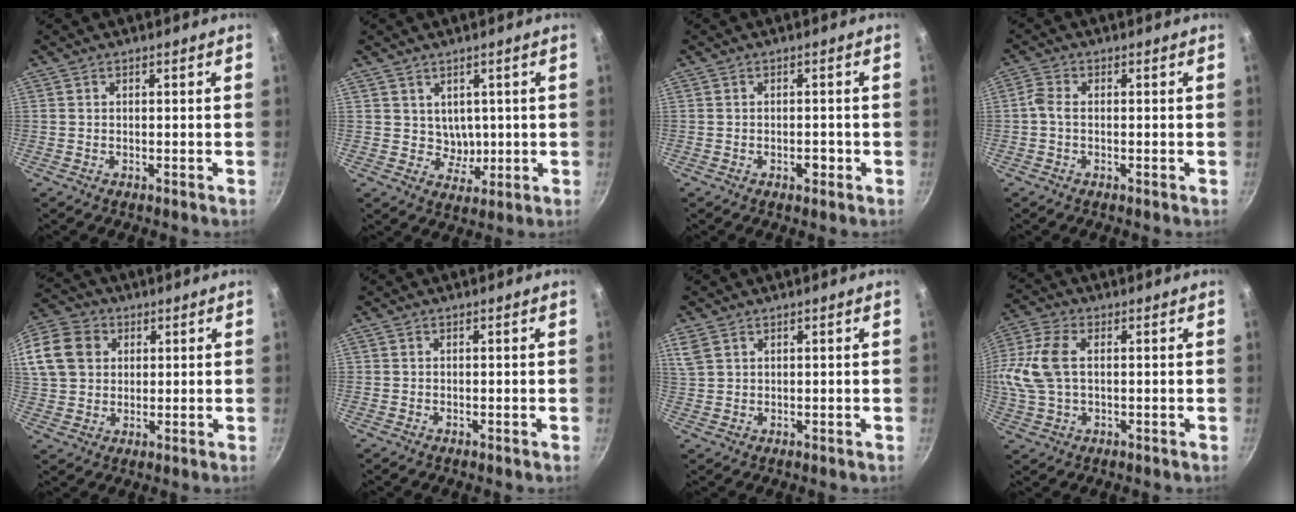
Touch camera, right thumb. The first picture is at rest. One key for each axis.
{"total": 3.9, "fx": 1.1, "fy": 3.5, "fz": 1.3, "tx": -0.003, "ty": -0.016, "tz": 0.023}
{"total": 1.9, "fx": -0.8, "fy": 1.2, "fz": 1.3, "tx": -0.012, "ty": 0.009, "tz": -0.011}
{"total": 2.4, "fx": -0.5, "fy": 1.3, "fz": 1.9, "tx": -0.052, "ty": 0.009, "tz": -0.018}
{"total": 22.3, "fx": 6.9, "fy": 18.0, "fz": 11.2, "tx": -0.275, "ty": 0.048, "tz": 0.127}
{"total": 0.0}
{"total": 4.4, "fx": 2.5, "fy": 2.8, "fz": 2.4, "tx": -0.049, "ty": 0.002, "tz": 0.055}
{"total": 11.5, "fx": 1.3, "fy": 6.7, "fz": 9.2, "tx": -0.199, "ty": 0.015, "tz": 0.018}